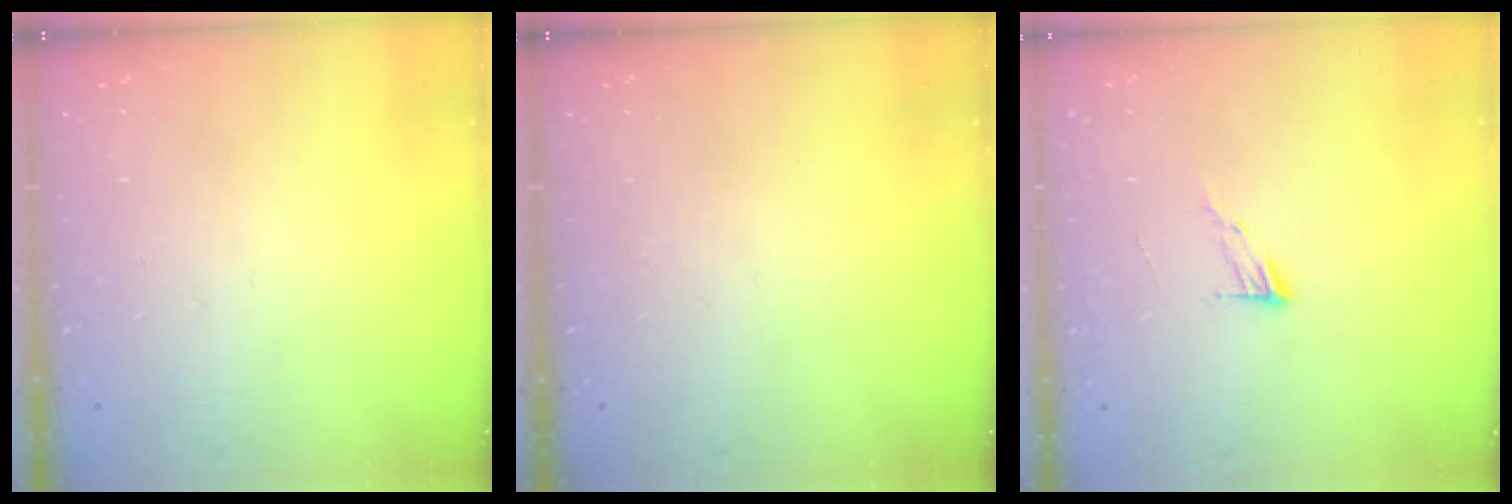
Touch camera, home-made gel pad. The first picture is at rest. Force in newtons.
{"total": 0.0}
{"total": 5.0, "press": 4.9, "slide": 0.5}